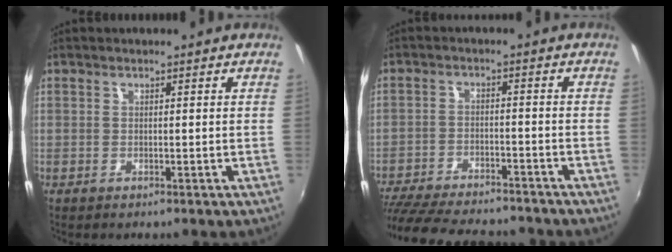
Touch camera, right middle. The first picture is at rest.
{"total": 19.1, "force": [-16.4, 5.0, 8.3], "torque": [-0.178, -0.023, -0.245]}